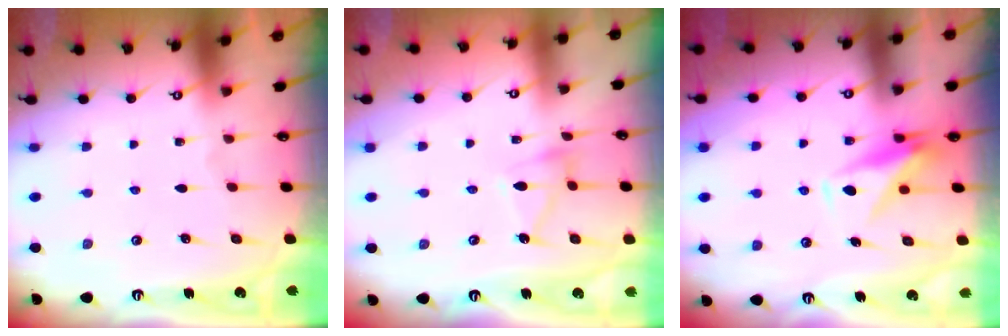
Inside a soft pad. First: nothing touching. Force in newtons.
{"total": 8.2, "press": 8.1, "slide": 0.6}
{"total": 8.8, "press": 8.6, "slide": 1.7}